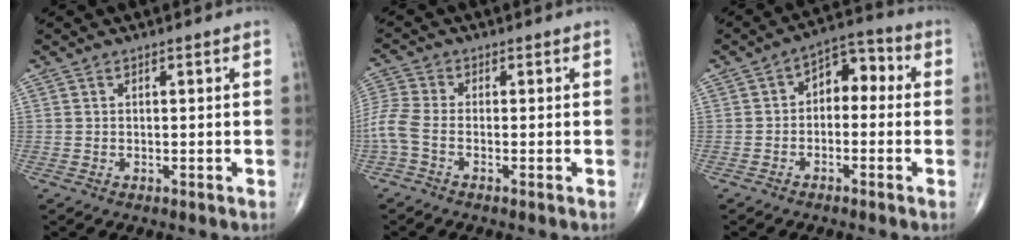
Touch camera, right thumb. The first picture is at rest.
{"total": 5.6, "force": [-2.2, 2.3, 4.6], "torque": [-0.135, 0.012, -0.056]}
{"total": 7.1, "force": [-0.1, 4.6, 5.4], "torque": [-0.049, 0.038, -0.017]}